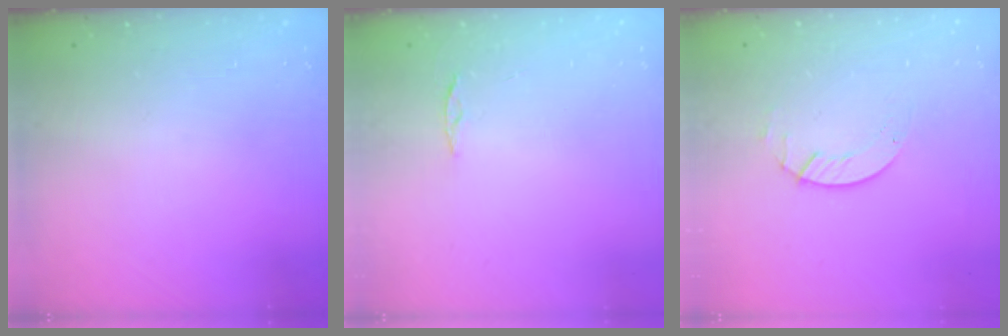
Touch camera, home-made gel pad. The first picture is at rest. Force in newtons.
{"total": 3.1, "press": 3.1, "slide": 0.3}
{"total": 2.7, "press": 2.7, "slide": 0.3}